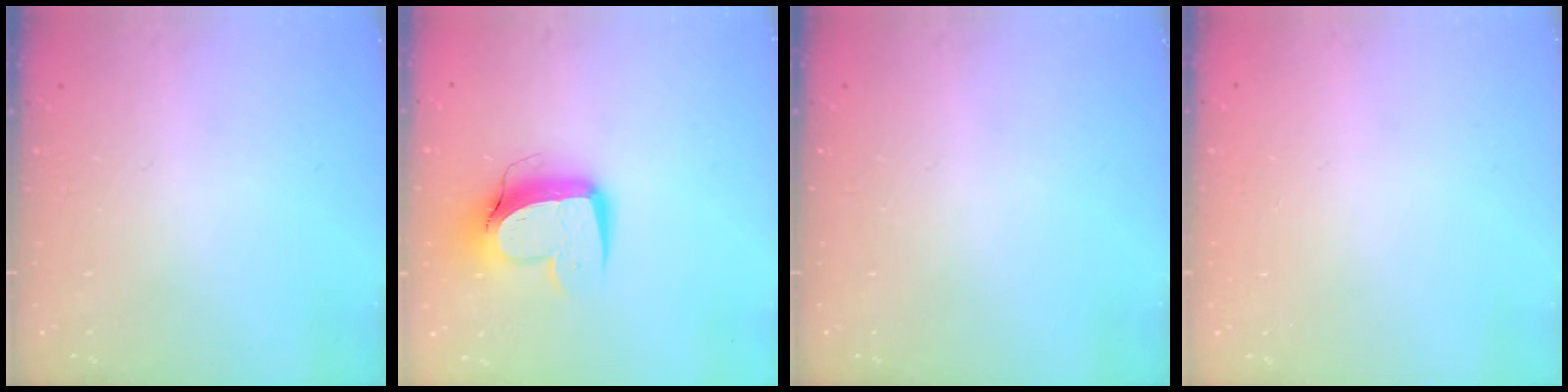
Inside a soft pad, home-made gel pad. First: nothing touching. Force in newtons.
{"total": 12.3, "press": 12.2, "slide": 1.3}
{"total": 0.0}
{"total": 0.0}